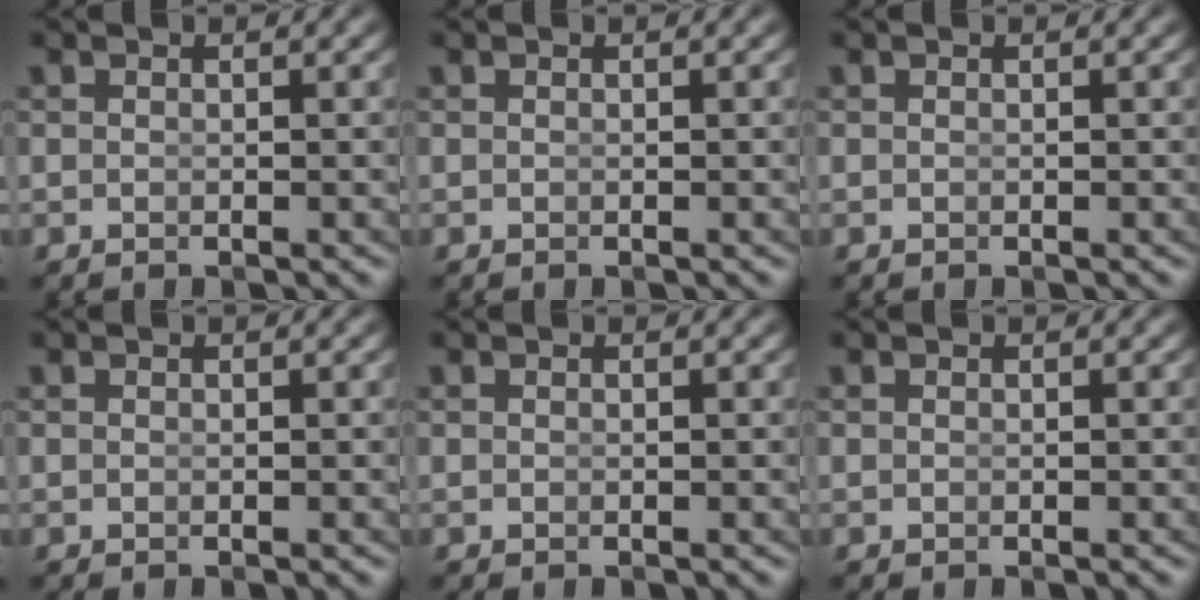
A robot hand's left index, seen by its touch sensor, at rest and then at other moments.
{"total": 0.0}
{"total": 0.0}
{"total": 0.0}
{"total": 0.0}
{"total": 0.0}